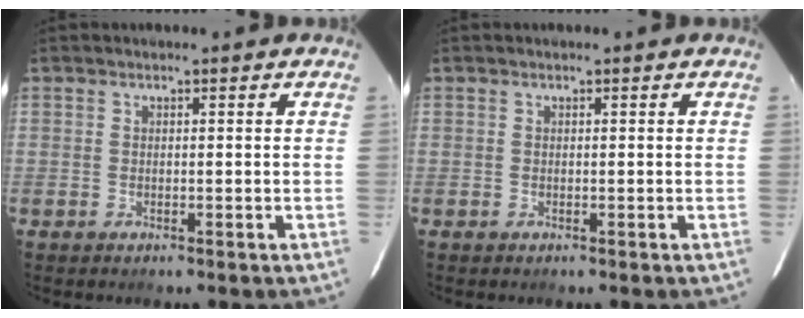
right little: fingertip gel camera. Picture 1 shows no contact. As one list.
[{"total": 0.0}]